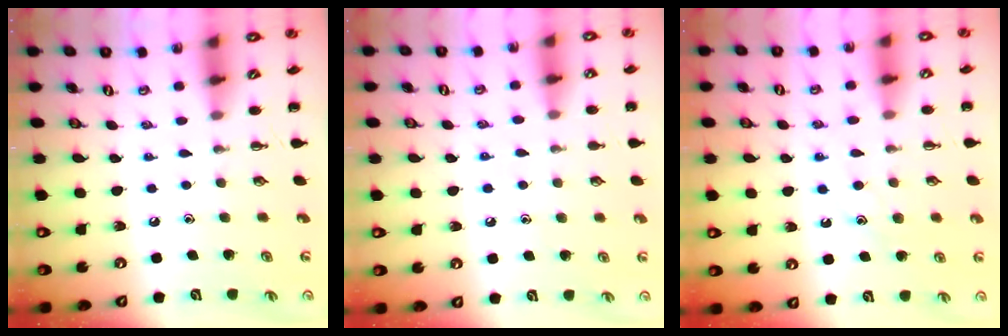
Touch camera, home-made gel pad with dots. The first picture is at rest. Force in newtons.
{"total": 6.8, "press": 6.5, "slide": 2.0}
{"total": 10.6, "press": 10.5, "slide": 0.7}